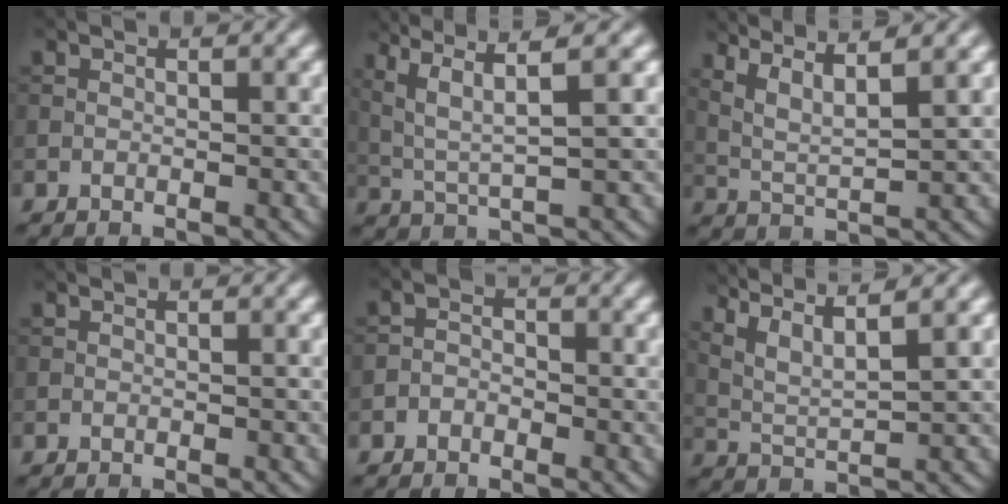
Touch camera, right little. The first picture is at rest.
{"total": 5.6, "force": [2.8, 0.8, 4.8], "torque": [-0.101, 0.009, 0.063]}
{"total": 5.3, "force": [3.7, 1.0, 3.6], "torque": [-0.069, 0.015, 0.054]}
{"total": 0.0}
{"total": 1.4, "force": [-0.8, 1.0, 0.6], "torque": [-0.009, 0.006, -0.019]}
{"total": 7.1, "force": [5.2, 1.6, 4.5], "torque": [-0.083, 0.025, 0.070]}